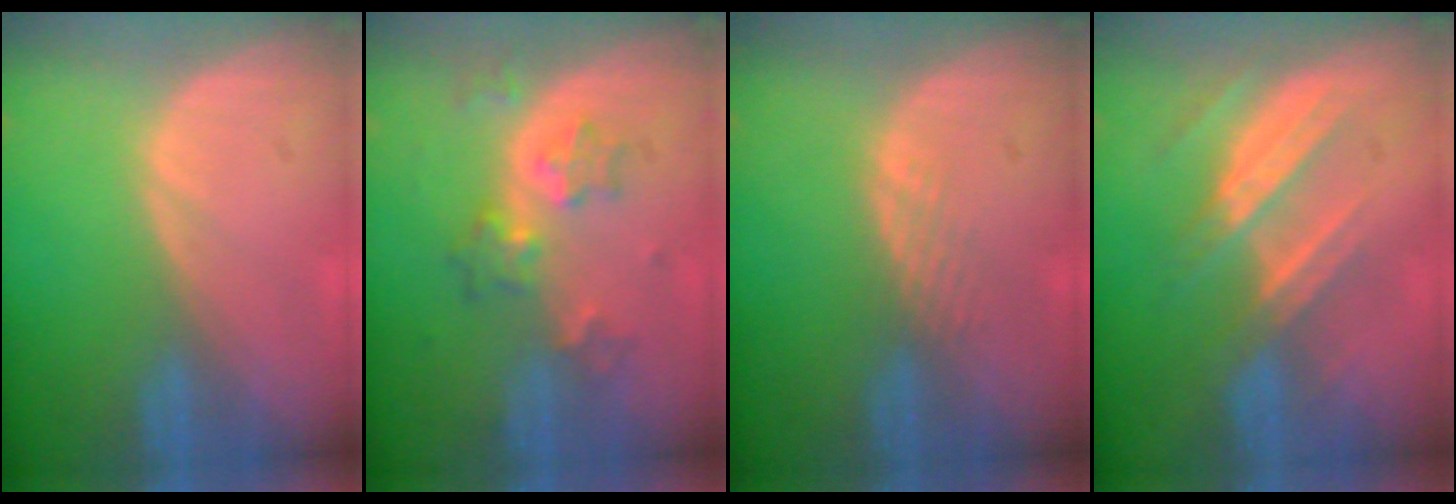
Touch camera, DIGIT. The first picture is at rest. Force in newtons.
{"total": 6.4, "press": 5.5, "slide": 3.2}
{"total": 1.6, "press": 1.6, "slide": 0.1}
{"total": 7.4, "press": 6.9, "slide": 2.7}